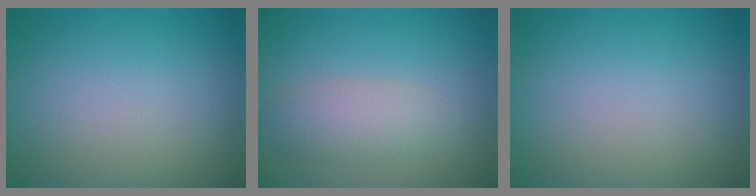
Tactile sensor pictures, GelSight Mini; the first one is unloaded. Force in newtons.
{"total": 2.9, "press": 2.9, "slide": 0.1}
{"total": 0.0}